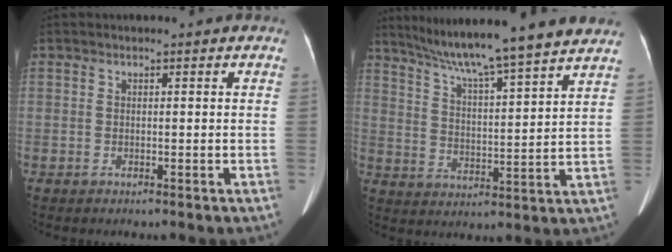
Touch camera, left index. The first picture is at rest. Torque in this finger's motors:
{"motor_torque": [0.89, -1.25, 0.10, 0.13]}